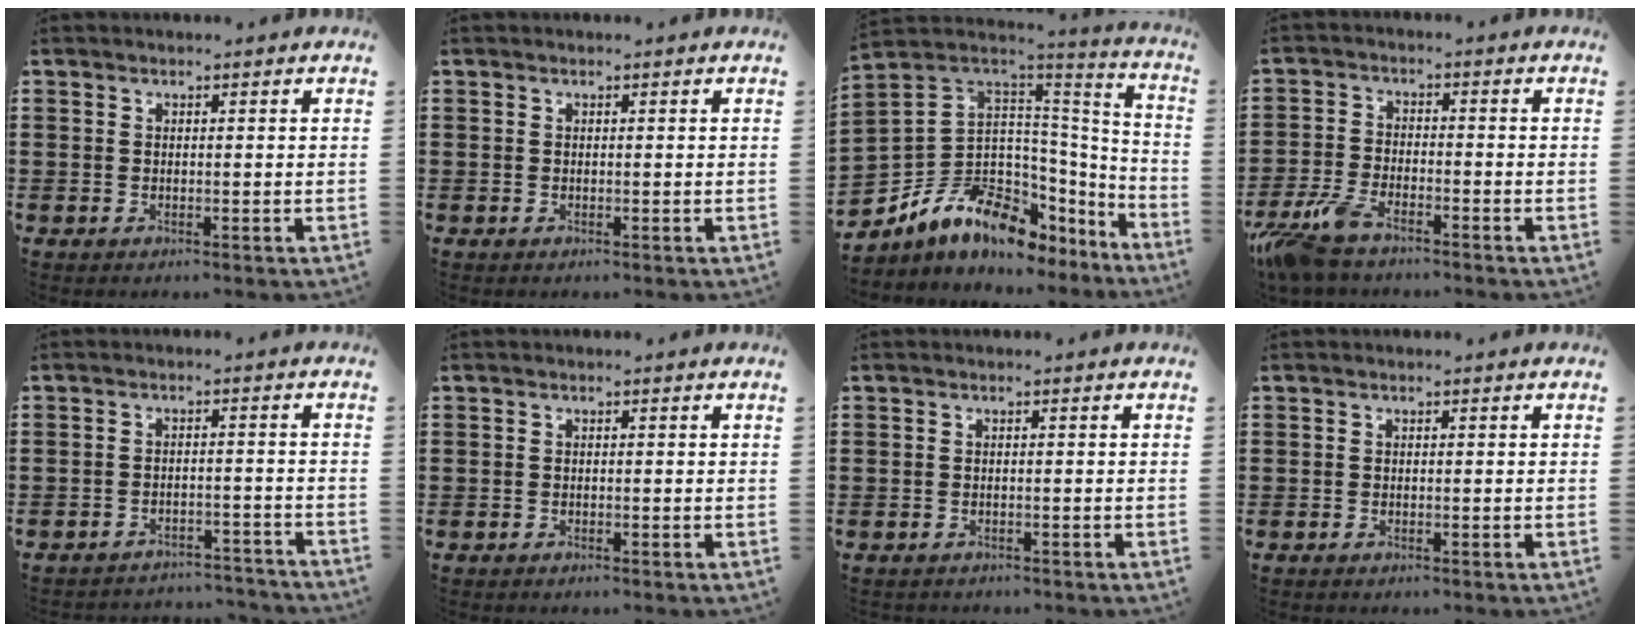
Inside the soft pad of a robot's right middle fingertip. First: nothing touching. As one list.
[{"total": 0.0}, {"total": 11.0, "force": [-6.1, 7.6, 5.1], "torque": [-0.134, -0.001, -0.113]}, {"total": 6.6, "force": [-5.3, 1.7, 3.6], "torque": [-0.105, -0.010, -0.109]}, {"total": 3.0, "force": [-3.0, 0.2, 0.2], "torque": [-0.008, 0.003, -0.065]}, {"total": 0.0}, {"total": 0.6, "force": [-0.5, 0.1, -0.1], "torque": [0.002, 0.003, -0.013]}, {"total": 0.0}]